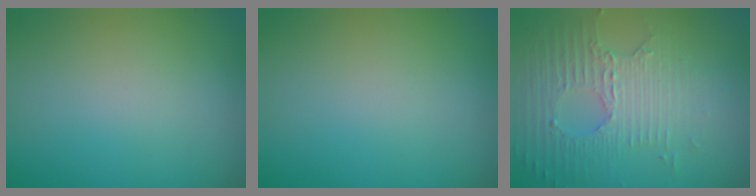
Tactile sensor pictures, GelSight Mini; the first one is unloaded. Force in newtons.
{"total": 0.0}
{"total": 5.4, "press": 3.5, "slide": 4.1}